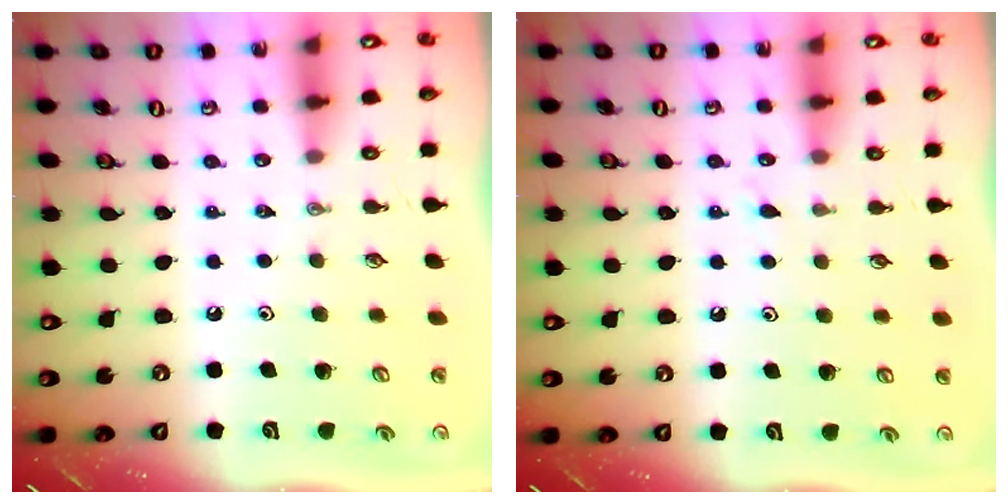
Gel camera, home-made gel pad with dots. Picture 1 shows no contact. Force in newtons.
{"total": 5.1, "press": 5.1, "slide": 0.7}